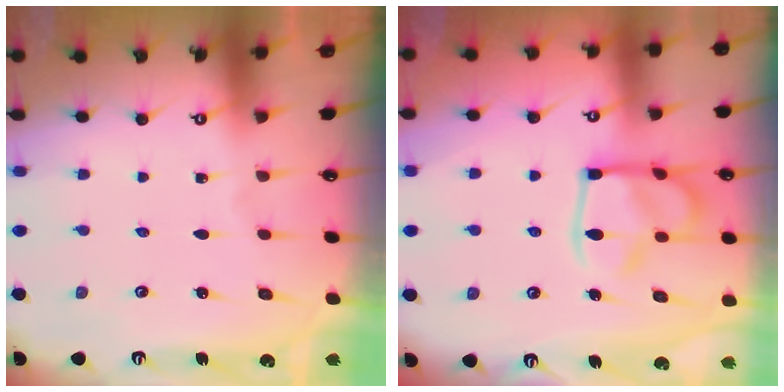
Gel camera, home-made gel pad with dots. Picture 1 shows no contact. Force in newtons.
{"total": 15.1, "press": 15.0, "slide": 1.6}